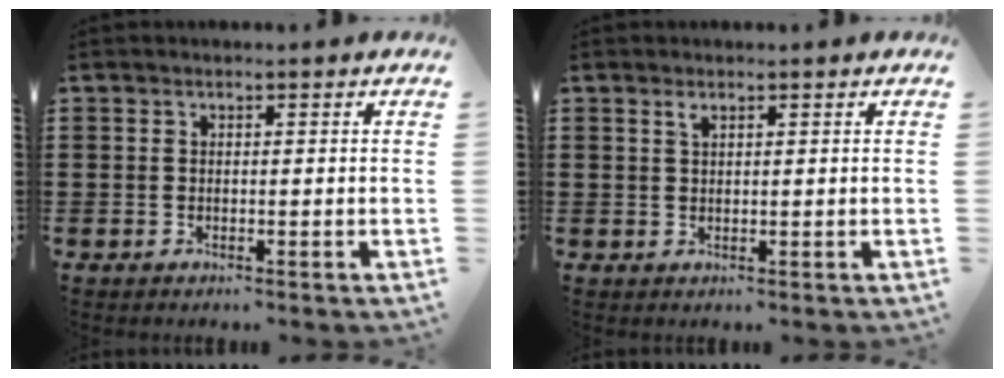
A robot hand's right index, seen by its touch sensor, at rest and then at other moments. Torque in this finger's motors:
{"motor_torque": [0.21, -0.13, 0.07, 0.03]}